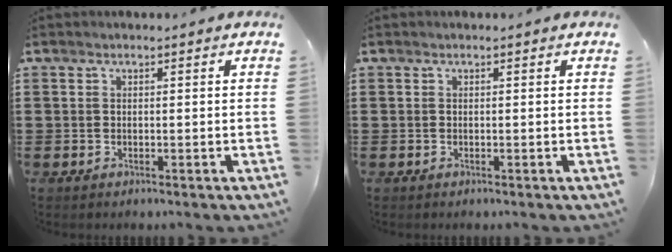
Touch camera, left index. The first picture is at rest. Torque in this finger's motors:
{"motor_torque": [-0.04, 0.04, 0.00, -0.01]}